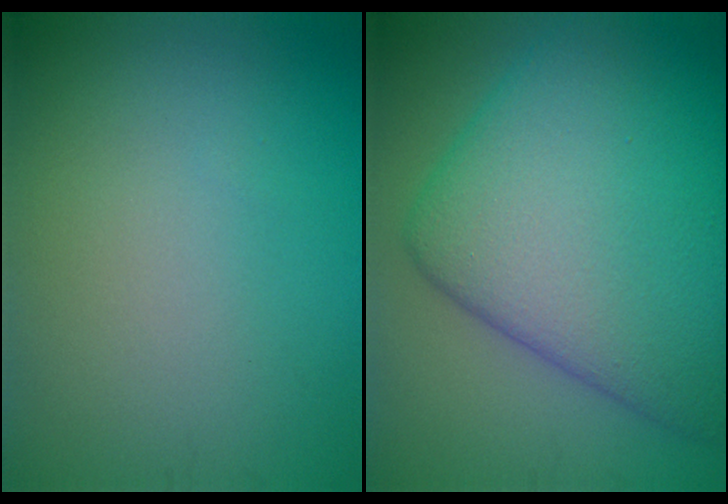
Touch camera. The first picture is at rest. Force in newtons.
{"total": 14.2, "press": 14.2, "slide": 0.2}